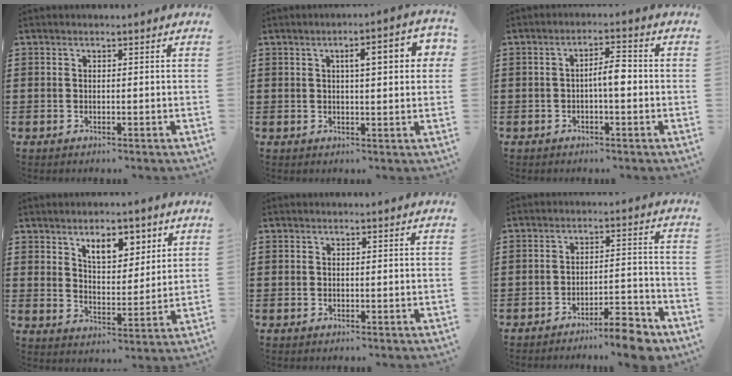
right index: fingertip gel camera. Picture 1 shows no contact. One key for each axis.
{"total": 5.2, "fx": 1.3, "fy": 1.2, "fz": 4.9, "tx": -0.070, "ty": -0.001, "tz": 0.012}
{"total": 3.9, "fx": -0.6, "fy": 1.0, "fz": 3.7, "tx": -0.067, "ty": 0.007, "tz": -0.013}
{"total": 7.0, "fx": 4.3, "fy": 3.4, "fz": 4.2, "tx": -0.067, "ty": -0.004, "tz": 0.071}
{"total": 0.0}
{"total": 7.6, "fx": -6.7, "fy": 1.2, "fz": 3.4, "tx": -0.044, "ty": 0.018, "tz": -0.122}